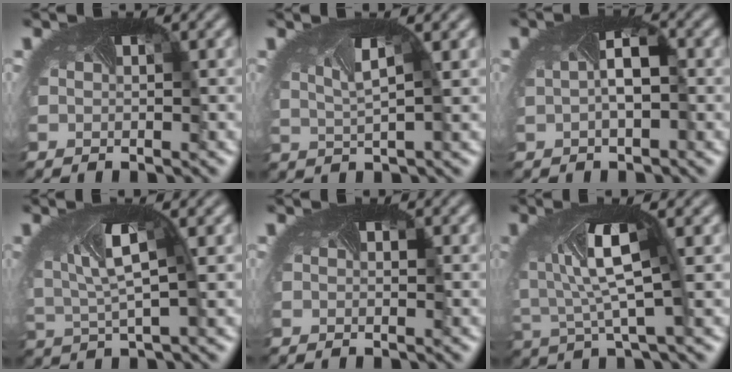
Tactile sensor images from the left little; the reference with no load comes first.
{"total": 3.0, "force": [1.2, 1.4, 2.4], "torque": [-0.055, 0.009, 0.024]}
{"total": 2.6, "force": [0.2, 1.5, 2.1], "torque": [-0.037, 0.008, 0.002]}
{"total": 4.6, "force": [1.0, 1.9, 4.1], "torque": [-0.102, -0.001, 0.014]}
{"total": 0.0}
{"total": 5.6, "force": [1.1, 1.9, 5.2], "torque": [-0.118, 0.003, 0.017]}